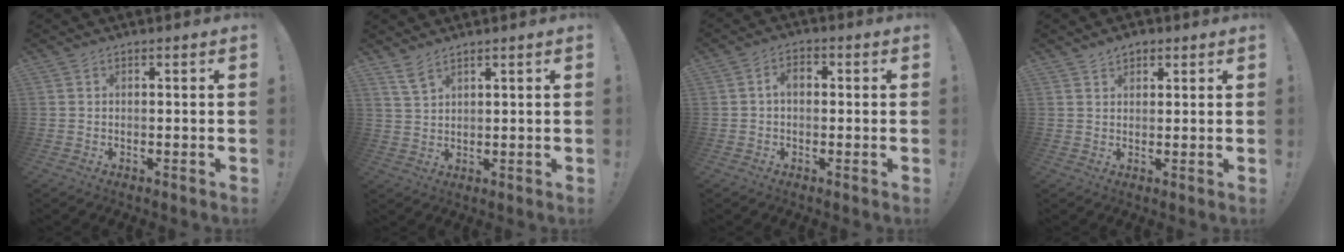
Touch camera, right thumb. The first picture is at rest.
{"total": 4.6, "force": [3.6, 1.3, 2.5], "torque": [-0.053, -0.017, 0.067]}
{"total": 3.8, "force": [0.1, 2.3, 3.0], "torque": [-0.049, 0.009, -0.002]}
{"total": 2.8, "force": [1.9, 1.8, 0.8], "torque": [-0.009, -0.009, 0.035]}